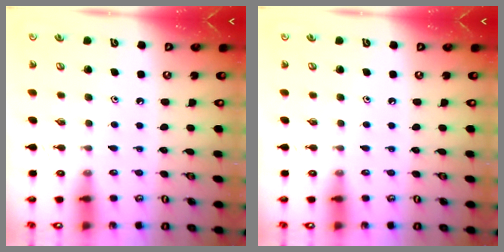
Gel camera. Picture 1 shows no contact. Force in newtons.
{"total": 0.0}